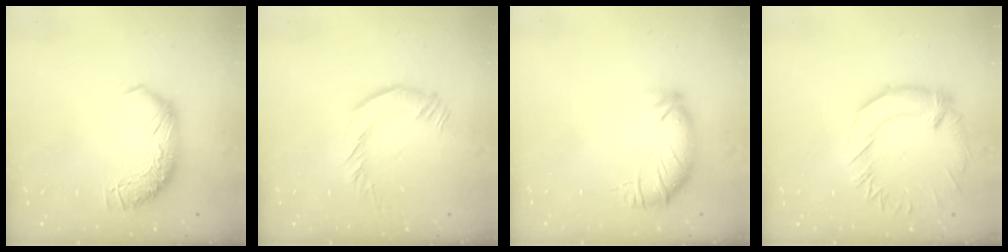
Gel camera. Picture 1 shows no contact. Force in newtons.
{"total": 1.8, "press": 1.6, "slide": 0.7}
{"total": 3.0, "press": 2.3, "slide": 1.9}
{"total": 1.5, "press": 0.5, "slide": 1.4}